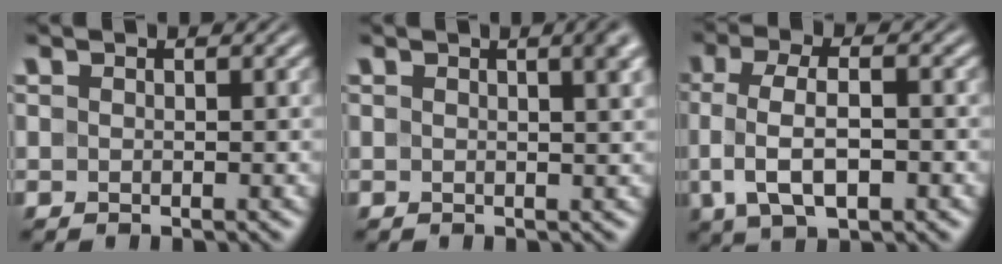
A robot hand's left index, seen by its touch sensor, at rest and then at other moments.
{"total": 3.9, "force": [1.3, 1.5, 3.3], "torque": [-0.021, 0.016, 0.002]}
{"total": 5.7, "force": [-1.0, 2.5, 5.0], "torque": [-0.101, 0.001, -0.018]}